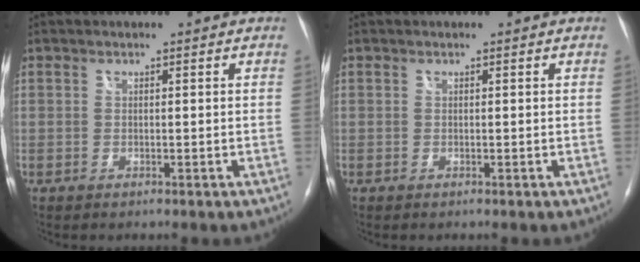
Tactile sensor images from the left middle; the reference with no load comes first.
{"total": 0.0}